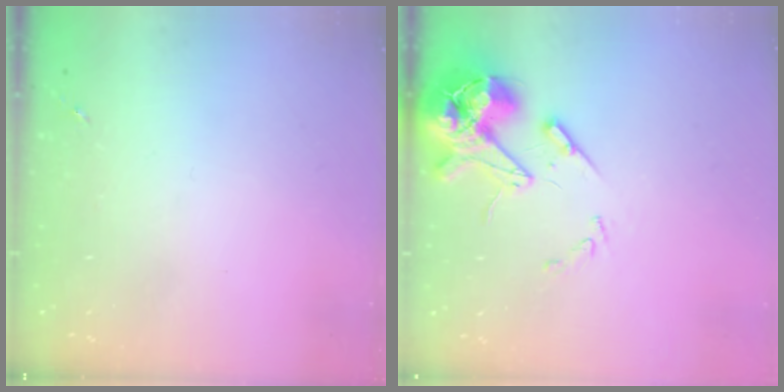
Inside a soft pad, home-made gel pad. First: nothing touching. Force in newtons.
{"total": 13.7, "press": 13.5, "slide": 2.2}